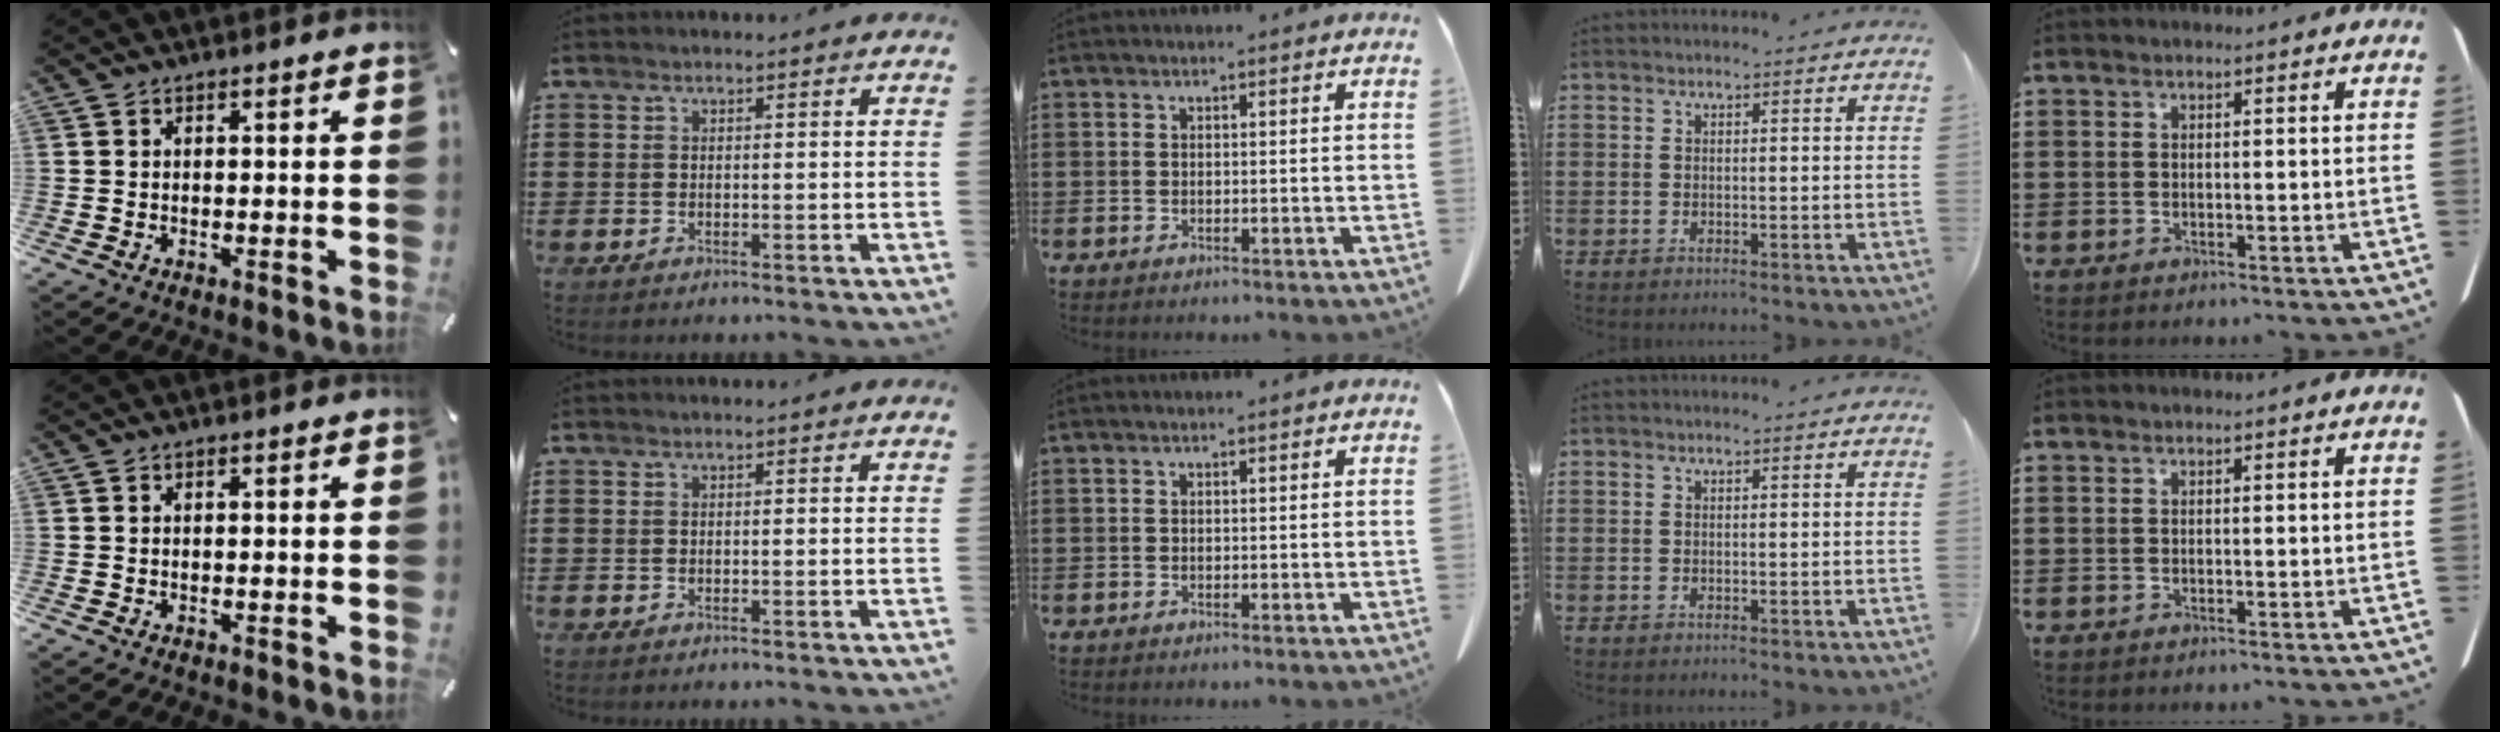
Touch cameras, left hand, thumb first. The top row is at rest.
{}